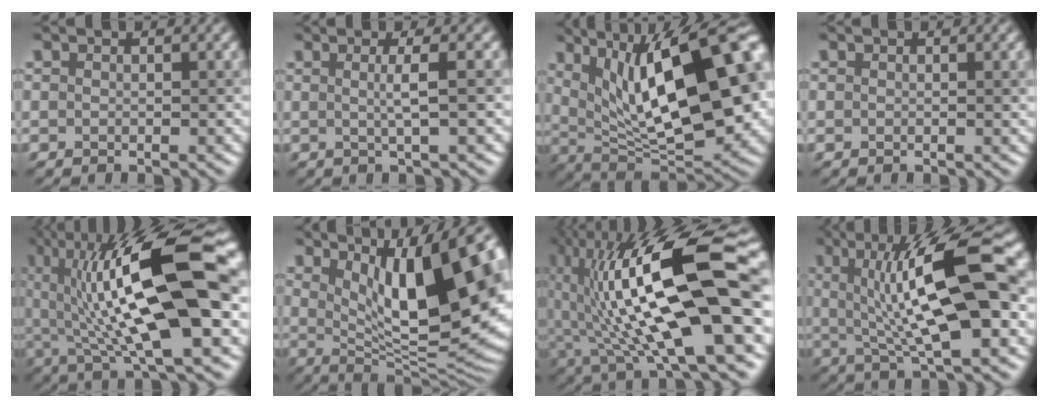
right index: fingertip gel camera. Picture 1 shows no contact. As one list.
[{"total": 2.4, "force": [0.2, 0.3, 2.4], "torque": [-0.039, 0.009, 0.004]}, {"total": 16.1, "force": [3.4, 6.5, 14.3], "torque": [-0.207, 0.016, 0.060]}, {"total": 0.8, "force": [0.1, 0.2, 0.8], "torque": [-0.006, 0.006, 0.003]}, {"total": 14.9, "force": [2.3, 4.0, 14.1], "torque": [-0.241, 0.016, 0.039]}, {"total": 15.1, "force": [4.2, 4.9, 13.6], "torque": [-0.177, 0.004, 0.077]}, {"total": 16.9, "force": [2.1, 5.3, 15.9], "torque": [-0.284, 0.016, 0.044]}, {"total": 11.9, "force": [1.6, 2.9, 11.4], "torque": [-0.177, 0.020, 0.031]}]